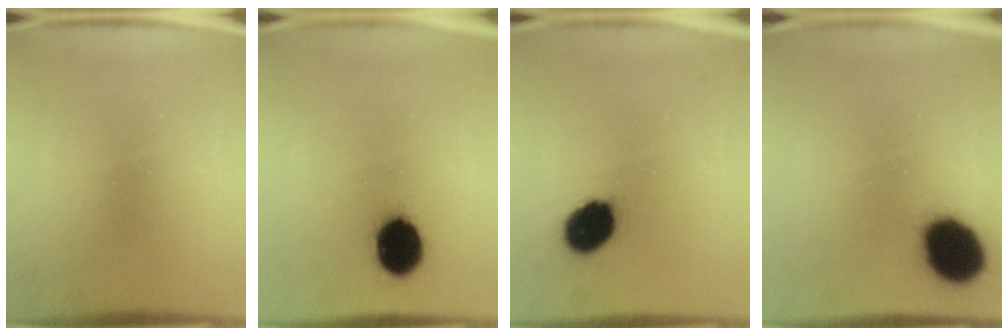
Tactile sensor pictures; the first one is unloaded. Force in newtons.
{"total": 11.1}
{"total": 11.1}
{"total": 16.4}